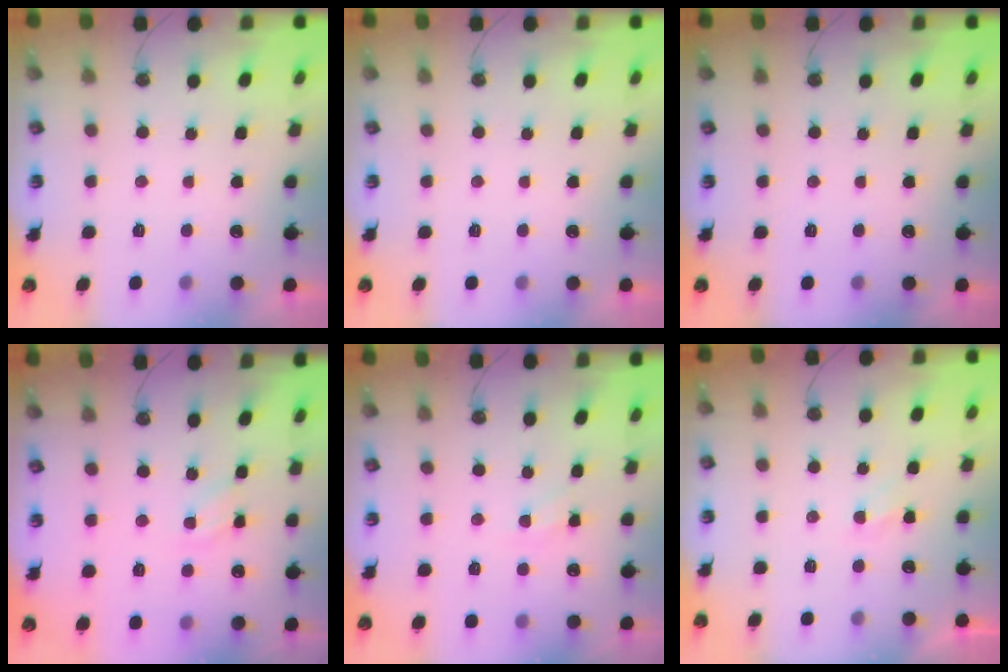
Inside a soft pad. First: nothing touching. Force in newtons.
{"total": 0.0}
{"total": 0.0}
{"total": 3.0, "press": 2.9, "slide": 0.4}
{"total": 7.1, "press": 7.1, "slide": 0.9}
{"total": 2.1, "press": 2.1, "slide": 0.4}